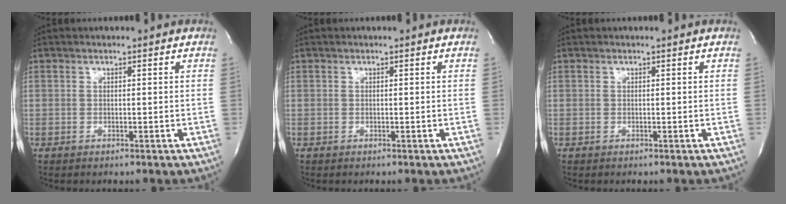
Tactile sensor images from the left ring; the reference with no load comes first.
{"total": 0.0}
{"total": 0.0}